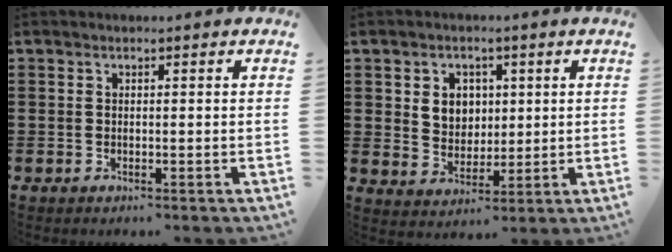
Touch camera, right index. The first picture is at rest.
{"total": 4.9, "force": [1.4, 4.3, 1.8], "torque": [-0.047, 0.012, 0.021]}